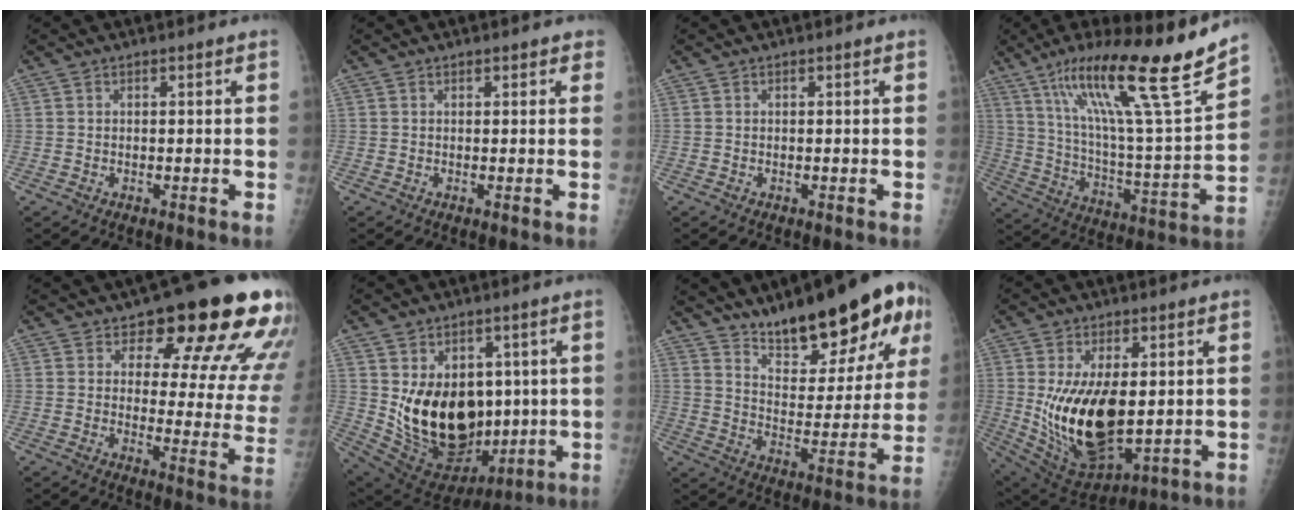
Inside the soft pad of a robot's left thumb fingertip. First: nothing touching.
{"total": 1.3, "force": [0.9, 0.7, 0.6], "torque": [0.007, -0.002, 0.005]}
{"total": 0.0}
{"total": 25.2, "force": [17.0, 1.7, 18.5], "torque": [-0.280, -0.061, 0.291]}
{"total": 19.7, "force": [13.1, 7.7, 12.6], "torque": [-0.111, -0.074, 0.154]}
{"total": 20.6, "force": [1.0, 14.3, 14.8], "torque": [-0.200, -0.023, 0.058]}
{"total": 23.4, "force": [15.2, 7.4, 16.2], "torque": [-0.194, -0.077, 0.236]}
{"total": 17.5, "force": [0.6, 9.1, 14.9], "torque": [-0.258, -0.023, 0.037]}